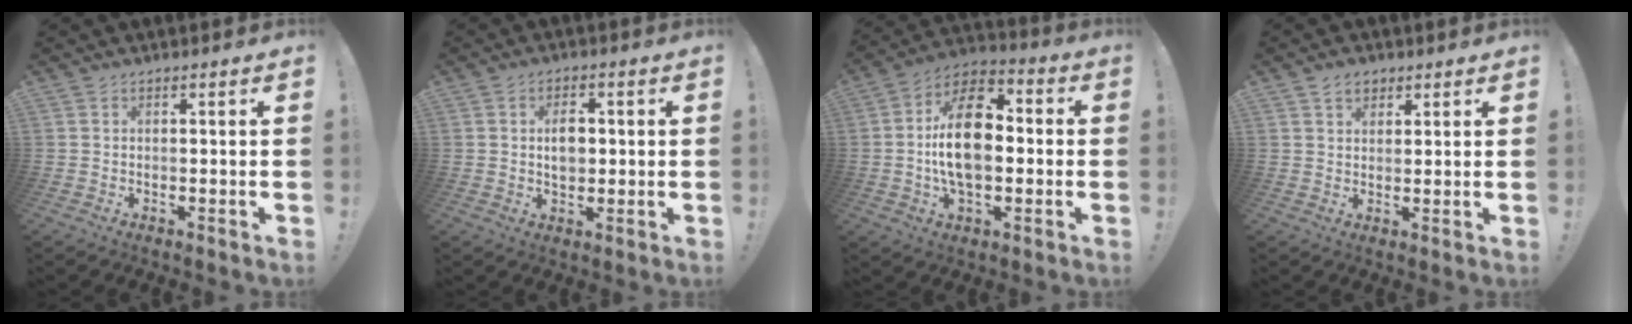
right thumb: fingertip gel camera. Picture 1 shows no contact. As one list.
[{"total": 5.6, "force": [0.7, 3.9, 4.0], "torque": [-0.057, -0.001, 0.005]}, {"total": 18.4, "force": [-0.6, 10.8, 14.9], "torque": [-0.264, 0.014, -0.012]}, {"total": 4.1, "force": [2.6, 2.7, 1.6], "torque": [-0.017, -0.008, 0.045]}]